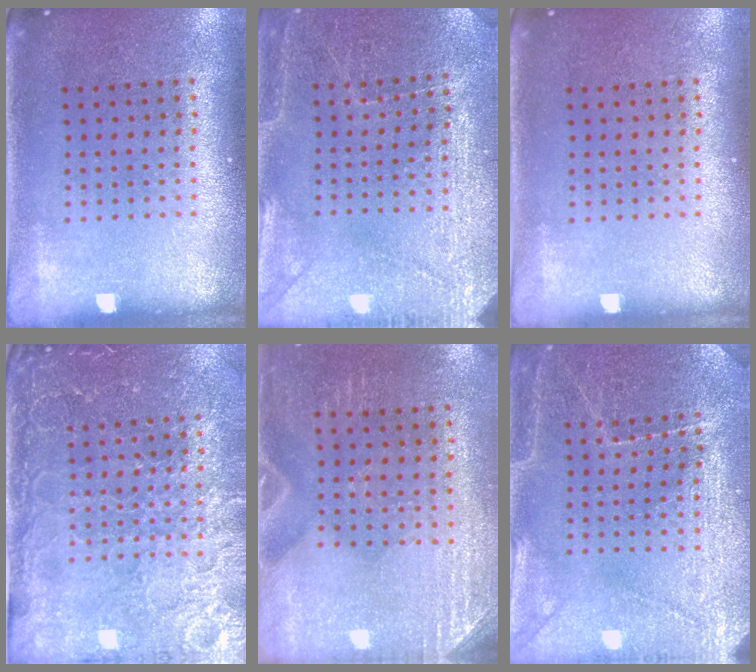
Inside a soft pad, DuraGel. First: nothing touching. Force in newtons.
{"total": 2.9, "press": 2.9, "slide": 0.2}
{"total": 0.0}
{"total": 4.2, "press": 4.0, "slide": 1.5}
{"total": 2.8, "press": 2.5, "slide": 1.3}
{"total": 3.2, "press": 3.2, "slide": 0.4}